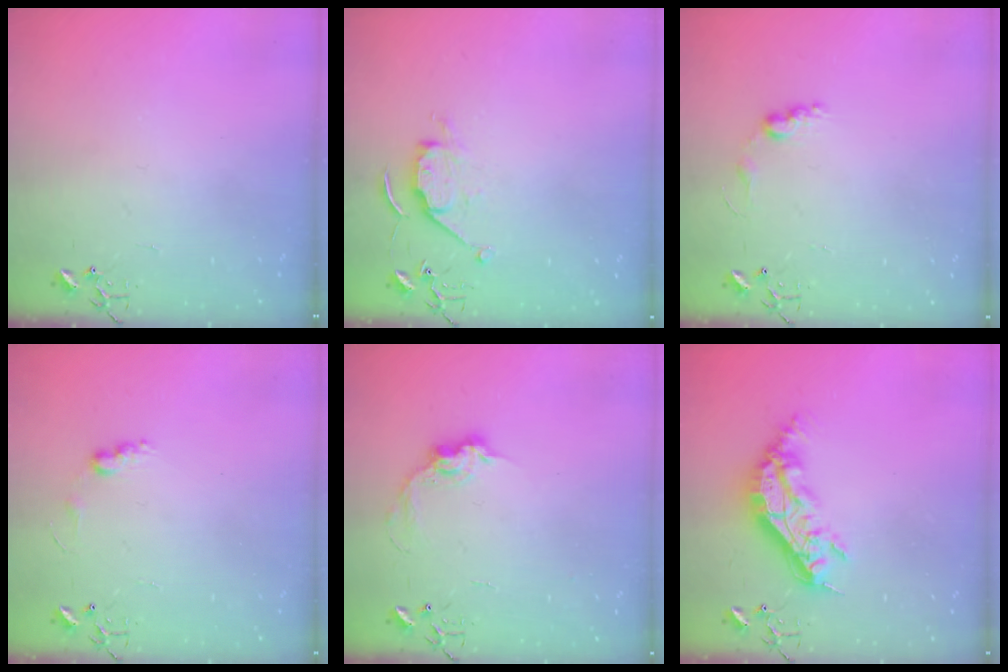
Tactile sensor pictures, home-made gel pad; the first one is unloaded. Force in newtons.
{"total": 7.7, "press": 7.6, "slide": 0.7}
{"total": 7.0, "press": 7.0, "slide": 0.2}
{"total": 6.6, "press": 6.5, "slide": 0.4}
{"total": 10.0, "press": 10.0, "slide": 0.6}
{"total": 17.2, "press": 17.2, "slide": 0.3}